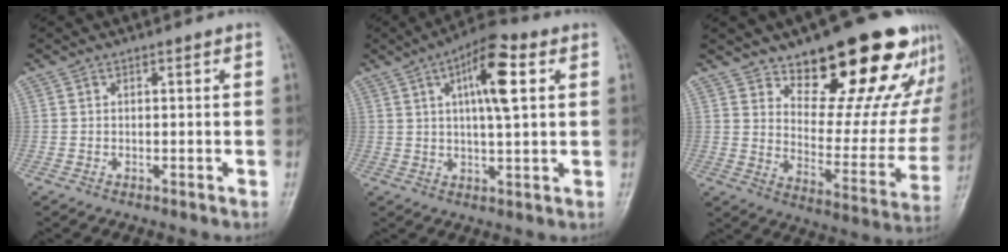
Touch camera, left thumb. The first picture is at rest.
{"total": 11.4, "force": [3.8, 3.5, 10.1], "torque": [-0.161, 0.006, 0.056]}
{"total": 24.9, "force": [17.2, 10.2, 14.8], "torque": [-0.144, -0.103, 0.246]}